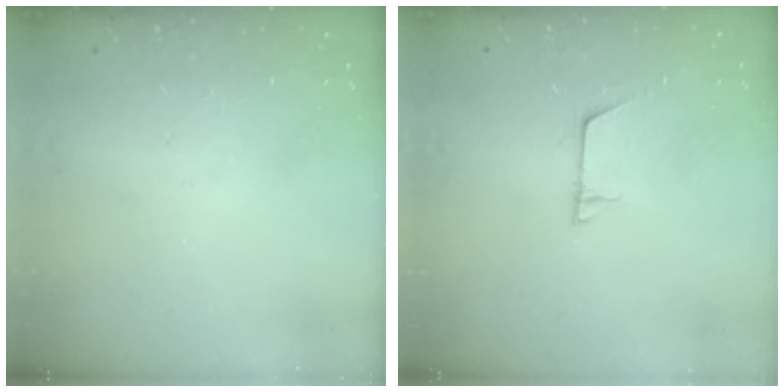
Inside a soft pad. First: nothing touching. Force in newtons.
{"total": 5.0, "press": 5.0, "slide": 0.4}